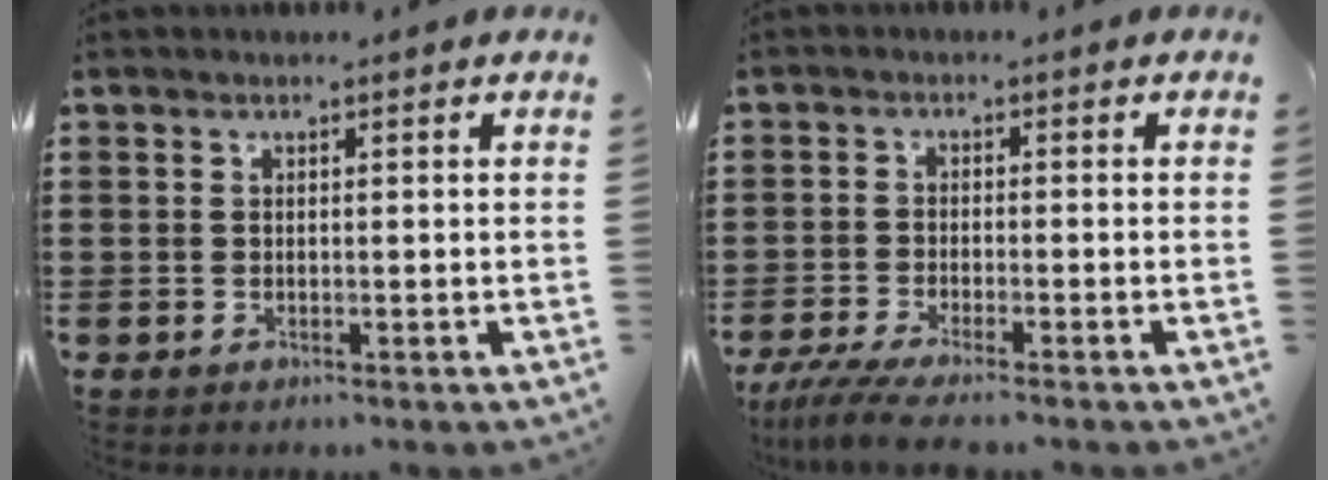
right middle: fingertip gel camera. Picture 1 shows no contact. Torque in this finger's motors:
{"motor_torque": [1.07, -0.35, 0.37, 0.05]}